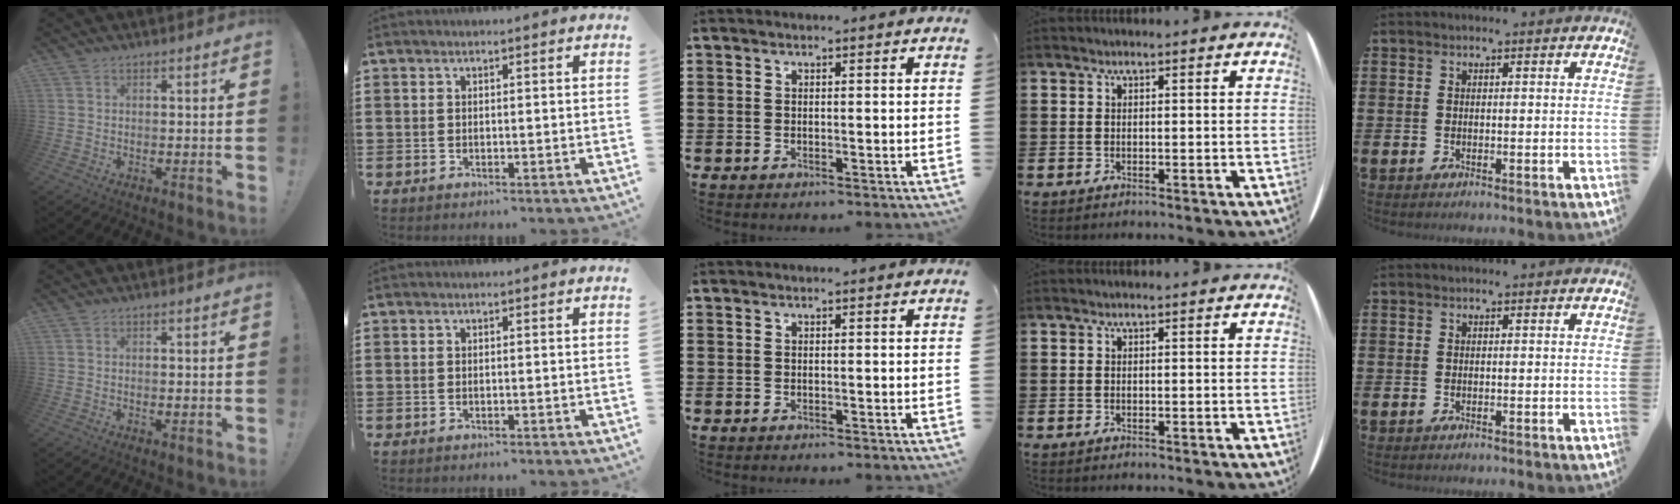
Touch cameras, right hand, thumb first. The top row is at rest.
{}